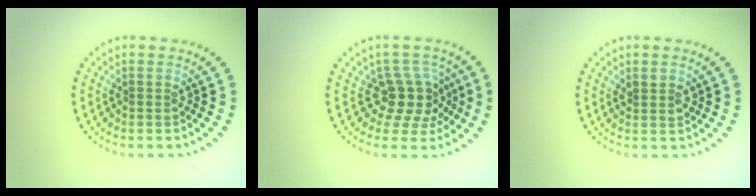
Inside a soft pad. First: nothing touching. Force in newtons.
{"total": 3.7, "press": 2.8, "slide": 2.4}
{"total": 1.2, "press": 1.1, "slide": 0.5}